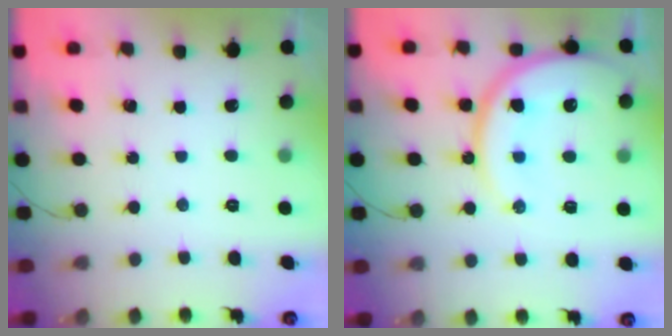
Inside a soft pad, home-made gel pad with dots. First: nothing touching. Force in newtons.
{"total": 17.0, "press": 16.9, "slide": 1.8}